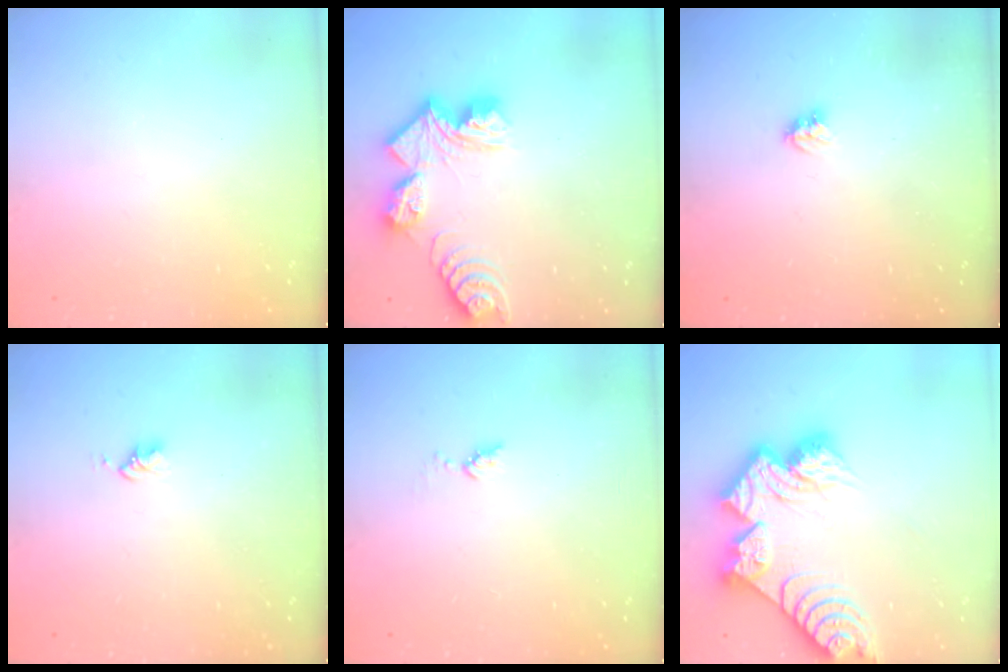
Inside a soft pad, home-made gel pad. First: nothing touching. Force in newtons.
{"total": 14.4, "press": 14.3, "slide": 1.6}
{"total": 3.5, "press": 3.4, "slide": 0.5}
{"total": 2.6, "press": 2.6, "slide": 0.4}
{"total": 3.7, "press": 3.6, "slide": 0.4}
{"total": 19.0, "press": 18.9, "slide": 1.9}